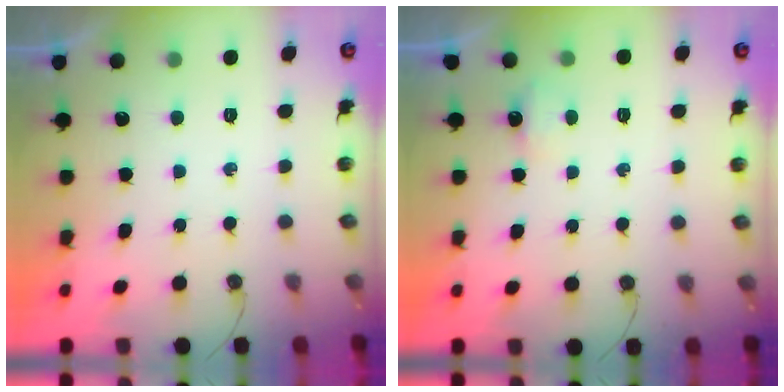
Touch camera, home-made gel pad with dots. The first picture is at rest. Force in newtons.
{"total": 3.0, "press": 2.9, "slide": 0.5}